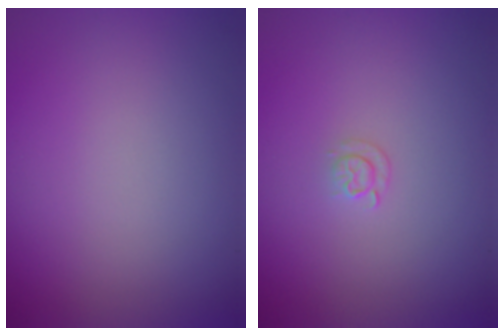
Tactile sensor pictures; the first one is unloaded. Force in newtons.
{"total": 0.9, "press": 0.6, "slide": 0.6}